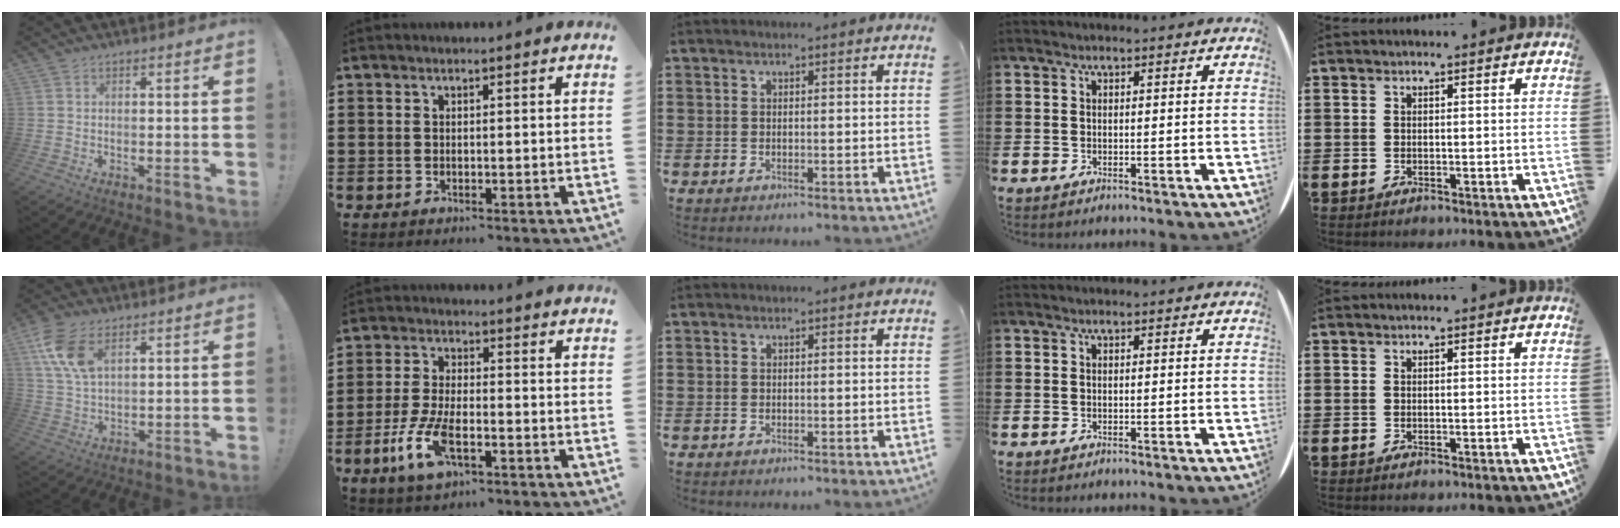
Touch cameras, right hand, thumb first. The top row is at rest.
{"thumb": {"total": 11.0, "force": [5.5, 5.9, 7.4], "torque": [-0.154, -0.009, 0.105]}, "index": {"total": 8.0, "force": [-3.3, 2.9, 6.7], "torque": [-0.154, -0.017, -0.062]}}